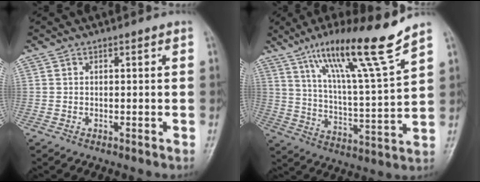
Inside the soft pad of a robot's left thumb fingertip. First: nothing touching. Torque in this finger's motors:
{"motor_torque": [0.60, 0.33, 1.58, -1.19, 0.28]}